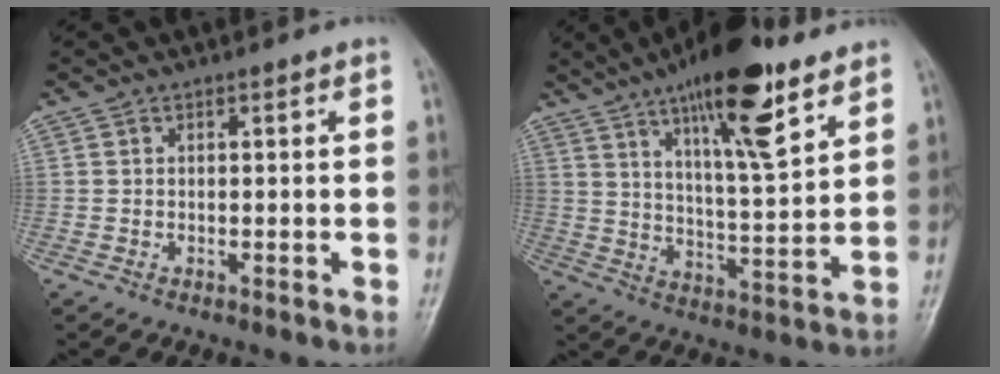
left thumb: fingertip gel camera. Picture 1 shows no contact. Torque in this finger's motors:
{"motor_torque": [1.25, -0.01, 1.62, -1.13, 0.45]}